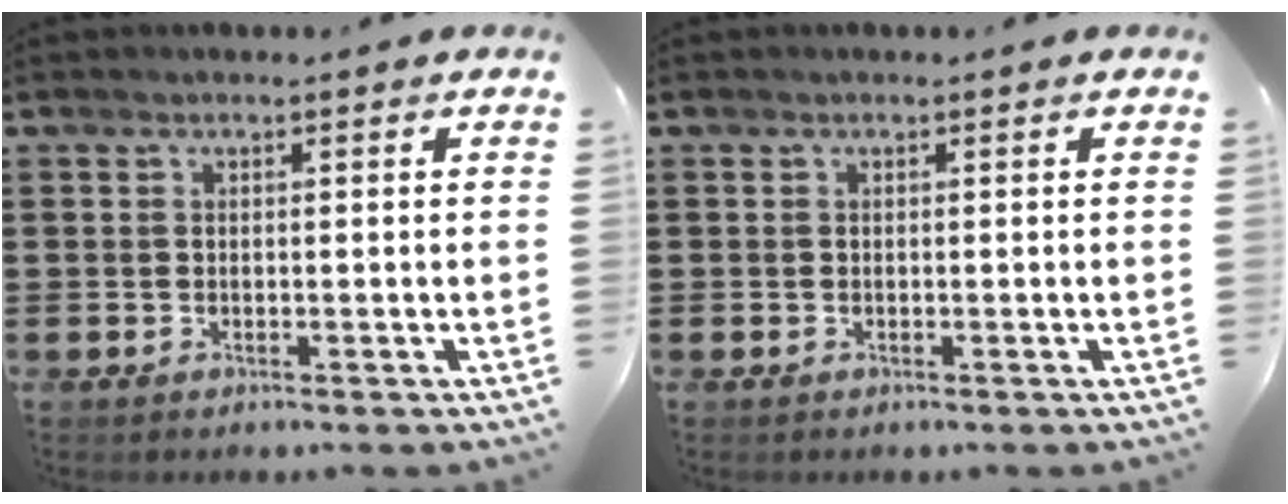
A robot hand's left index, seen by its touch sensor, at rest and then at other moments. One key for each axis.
{"total": 0.0}